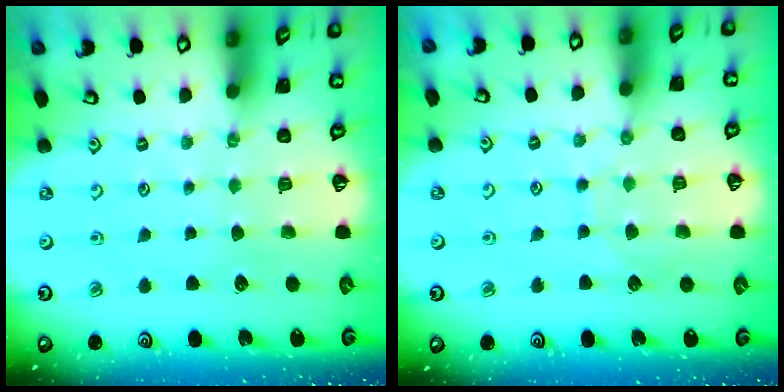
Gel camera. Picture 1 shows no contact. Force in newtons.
{"total": 7.0, "press": 6.9, "slide": 0.4}